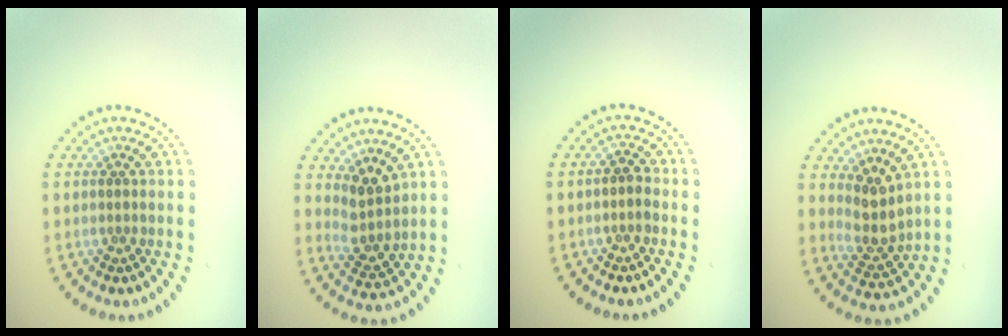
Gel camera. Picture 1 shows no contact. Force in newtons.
{"total": 2.7, "press": 2.1, "slide": 1.7}
{"total": 1.1, "press": 1.0, "slide": 0.4}
{"total": 2.9, "press": 2.3, "slide": 1.8}